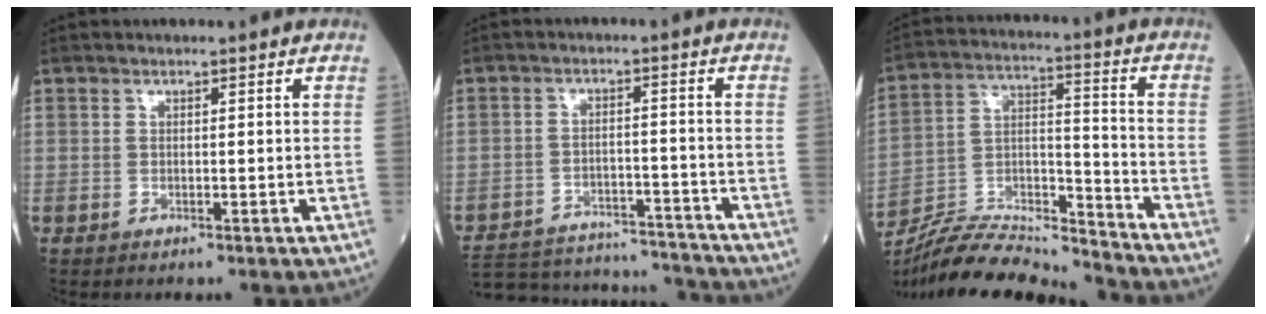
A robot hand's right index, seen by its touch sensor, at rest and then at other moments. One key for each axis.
{"total": 19.7, "fx": -18.7, "fy": 3.3, "fz": 5.2, "tx": -0.118, "ty": -0.004, "tz": -0.264}
{"total": 16.7, "fx": -16.3, "fy": 0.8, "fz": 3.7, "tx": -0.065, "ty": 0.027, "tz": -0.282}